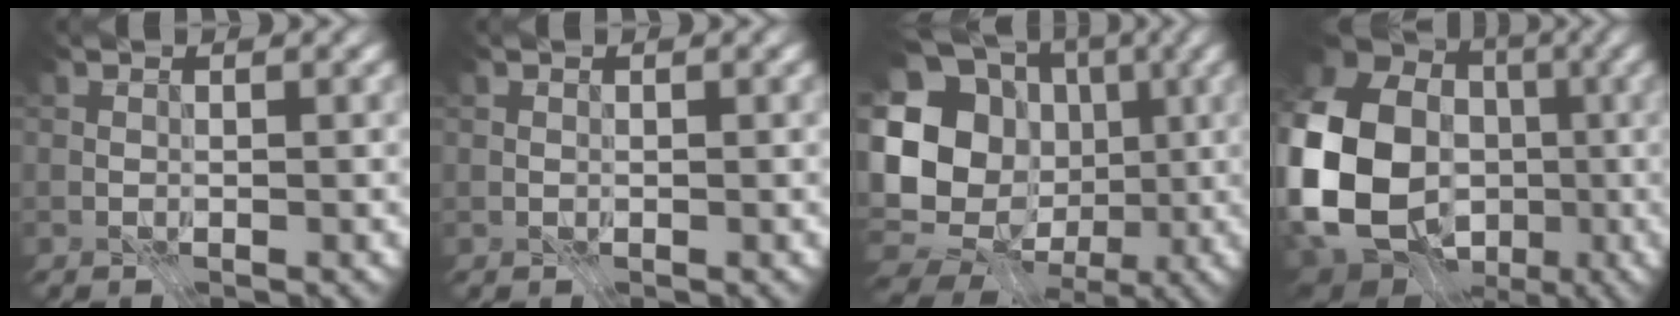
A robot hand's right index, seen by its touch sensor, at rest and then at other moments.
{"total": 0.0}
{"total": 16.3, "force": [-1.4, 13.5, 9.0], "torque": [-0.178, 0.007, -0.030]}
{"total": 18.9, "force": [-2.1, 16.3, 9.2], "torque": [-0.208, -0.015, -0.066]}